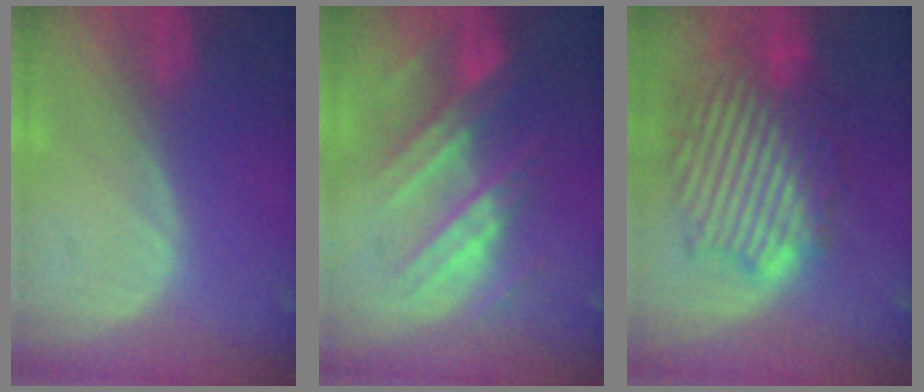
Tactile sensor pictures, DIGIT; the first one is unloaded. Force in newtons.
{"total": 8.6, "press": 8.1, "slide": 2.7}
{"total": 11.7, "press": 11.7, "slide": 0.8}